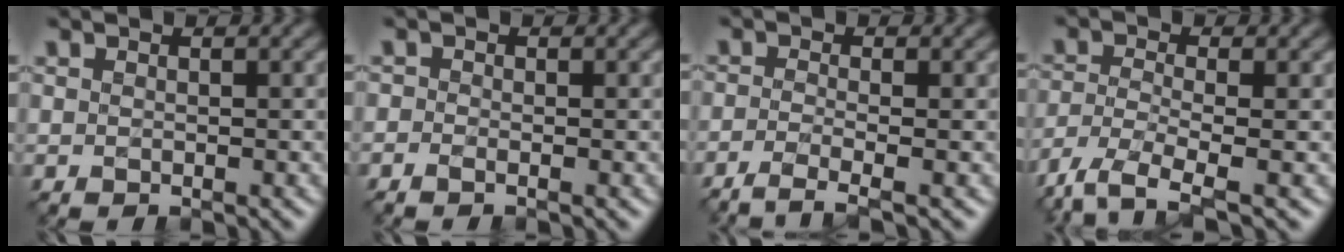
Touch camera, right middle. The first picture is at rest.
{"total": 0.7, "force": [-0.5, 0.3, 0.4], "torque": [-0.012, -0.006, -0.013]}
{"total": 3.1, "force": [-2.0, 0.7, 2.3], "torque": [-0.040, -0.007, -0.052]}
{"total": 4.9, "force": [-3.3, 1.4, 3.2], "torque": [-0.075, -0.014, -0.074]}